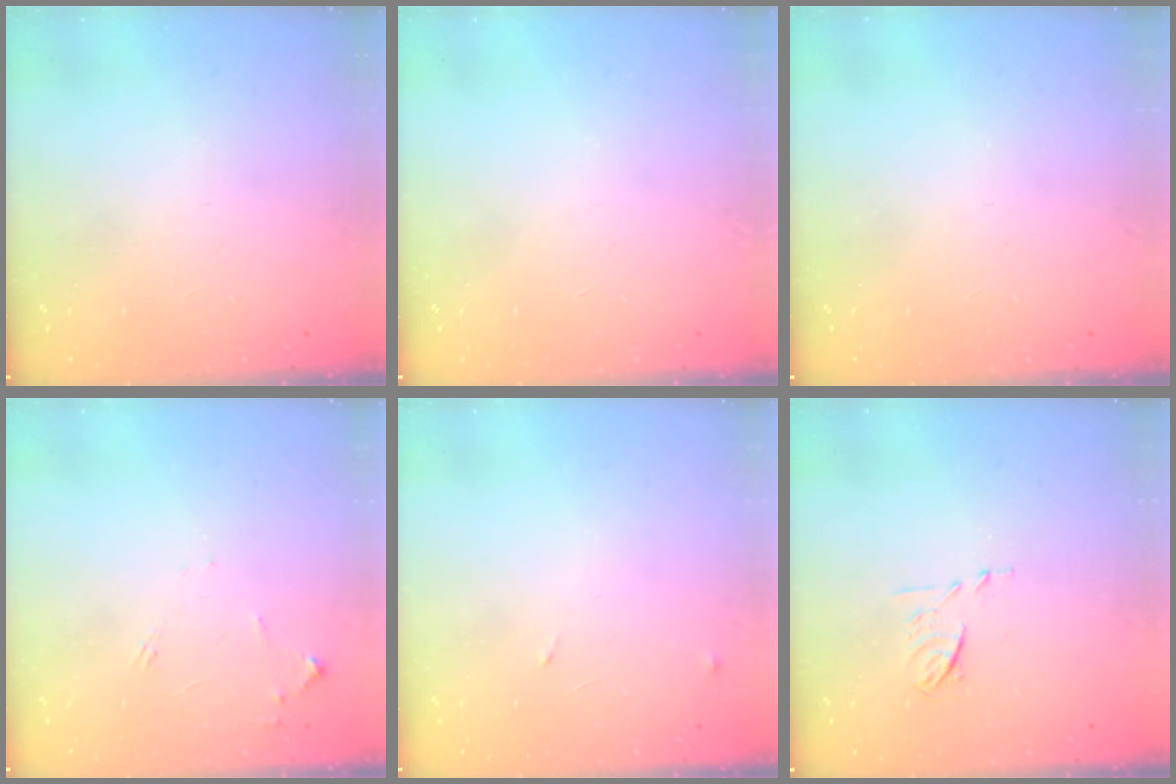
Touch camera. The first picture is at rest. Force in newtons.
{"total": 0.0}
{"total": 0.0}
{"total": 6.3, "press": 6.3, "slide": 0.8}
{"total": 8.1, "press": 8.1, "slide": 0.6}
{"total": 6.3, "press": 6.2, "slide": 1.0}